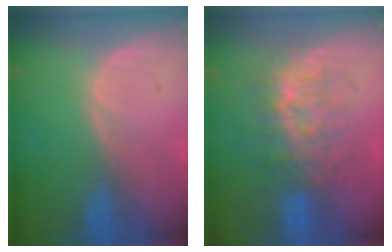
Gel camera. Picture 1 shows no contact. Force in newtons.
{"total": 7.7, "press": 7.5, "slide": 1.5}